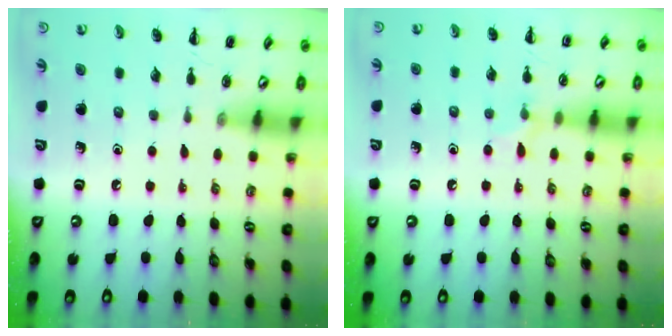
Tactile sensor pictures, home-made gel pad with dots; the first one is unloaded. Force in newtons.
{"total": 5.8, "press": 5.5, "slide": 2.0}